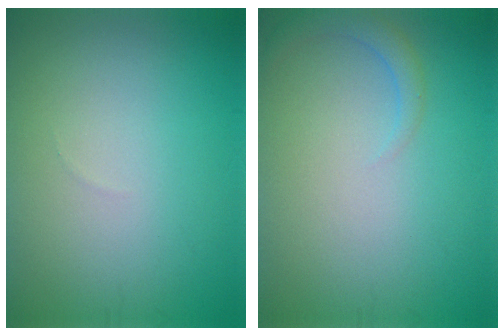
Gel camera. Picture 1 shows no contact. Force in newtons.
{"total": 1.6, "press": 1.6, "slide": 0.2}